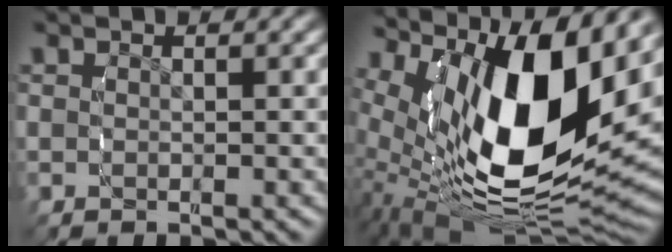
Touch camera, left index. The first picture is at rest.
{"total": 16.9, "force": [0.9, 8.9, 14.4], "torque": [-0.245, -0.023, 0.028]}